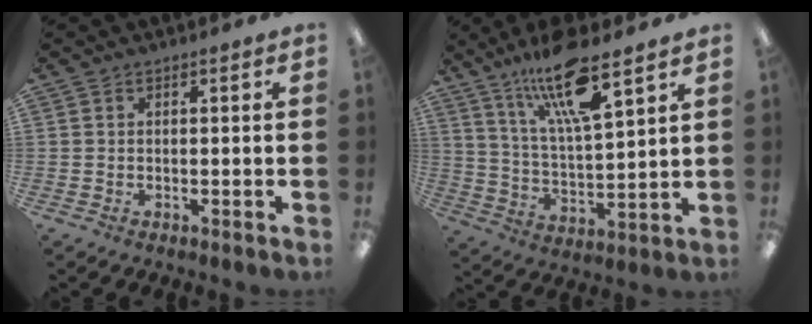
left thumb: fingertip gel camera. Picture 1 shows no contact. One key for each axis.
{"total": 15.5, "fx": 11.0, "fy": 3.5, "fz": 10.3, "tx": -0.193, "ty": -0.052, "tz": 0.184}